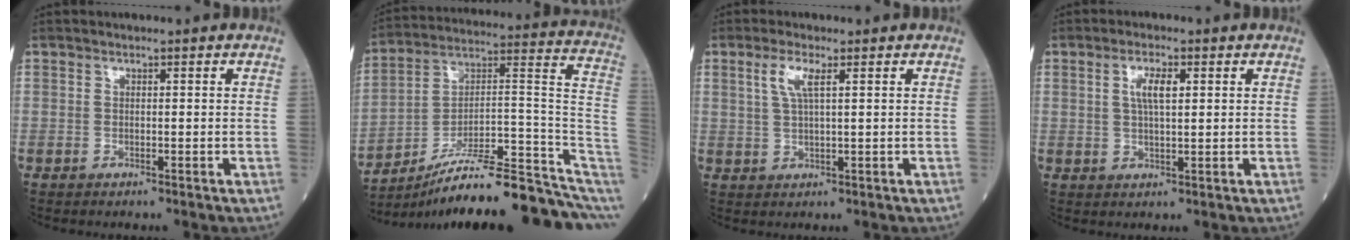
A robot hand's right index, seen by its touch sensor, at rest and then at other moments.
{"total": 22.1, "force": [-17.3, 1.9, 13.7], "torque": [-0.128, 0.051, -0.263]}
{"total": 3.8, "force": [1.7, 0.6, 3.3], "torque": [-0.076, 0.004, 0.038]}
{"total": 4.0, "force": [1.3, 0.9, 3.6], "torque": [-0.072, 0.005, 0.028]}